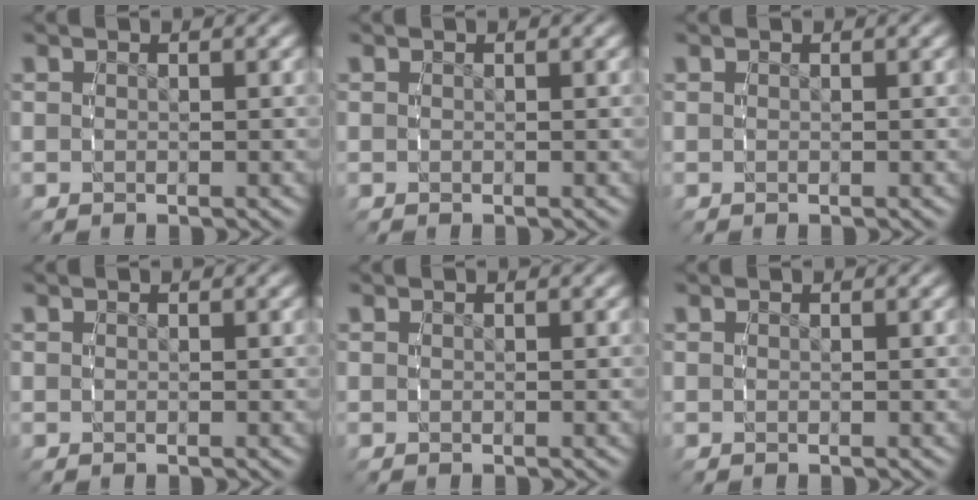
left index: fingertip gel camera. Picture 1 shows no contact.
{"total": 0.0}
{"total": 0.0}
{"total": 0.0}
{"total": 0.0}
{"total": 0.0}